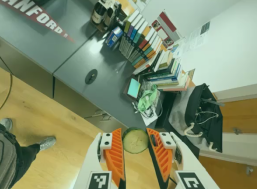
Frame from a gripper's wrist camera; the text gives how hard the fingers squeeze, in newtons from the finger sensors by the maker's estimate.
{"total": 7.2, "left": 6.9, "right": 7.4}